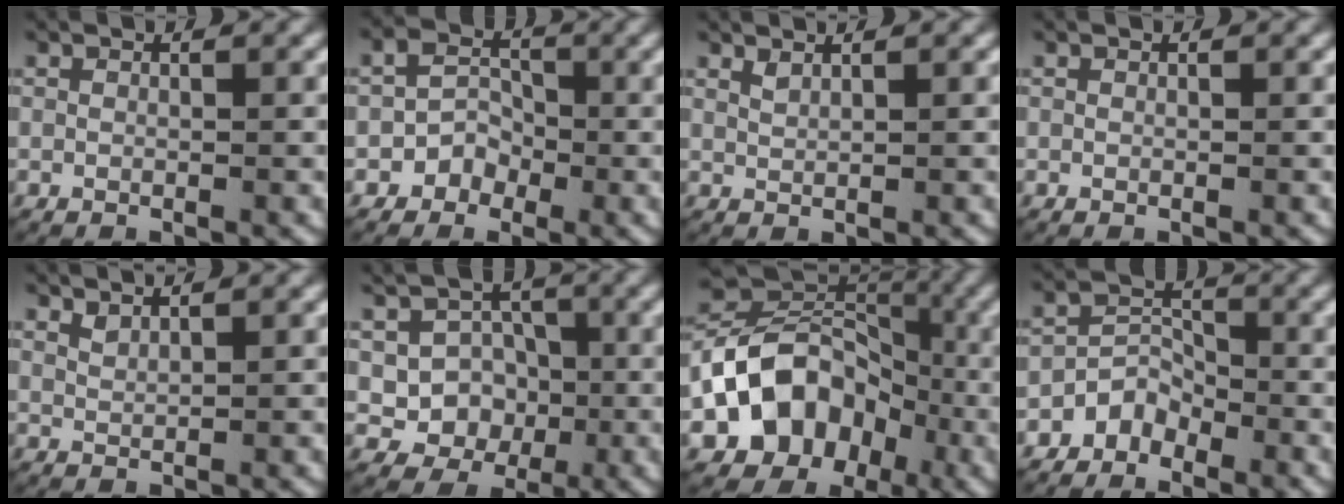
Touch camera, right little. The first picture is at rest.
{"total": 3.5, "force": [-1.3, 3.2, 0.7], "torque": [-0.019, -0.002, -0.028]}
{"total": 1.1, "force": [1.0, 0.2, 0.5], "torque": [-0.014, 0.001, 0.022]}
{"total": 0.0}
{"total": 1.6, "force": [1.4, 0.3, 0.6], "torque": [-0.014, 0.000, 0.030]}
{"total": 8.2, "force": [-2.1, 7.7, 1.8], "torque": [-0.056, -0.036, -0.038]}
{"total": 13.5, "force": [-4.0, 10.7, 7.2], "torque": [-0.135, -0.034, -0.053]}
{"total": 3.7, "force": [-2.3, 2.7, 1.0], "torque": [-0.023, -0.004, -0.048]}